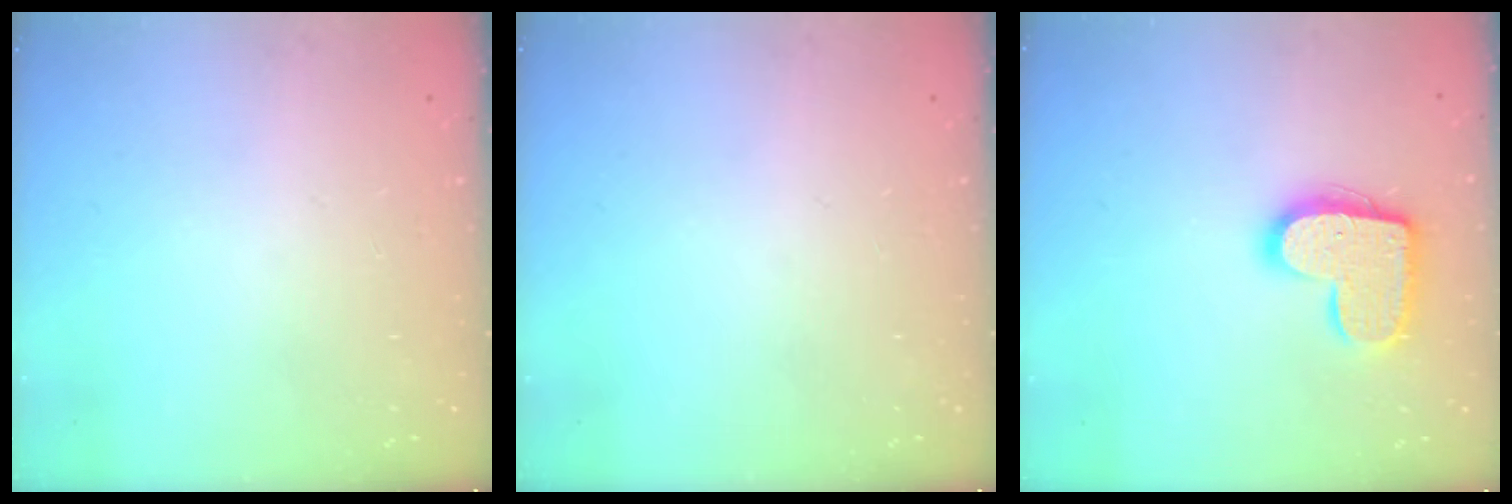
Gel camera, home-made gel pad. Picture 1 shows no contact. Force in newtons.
{"total": 0.0}
{"total": 15.0, "press": 15.0, "slide": 0.7}